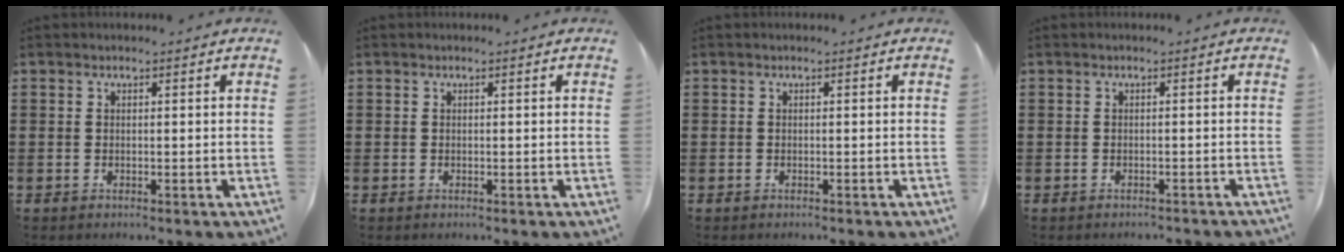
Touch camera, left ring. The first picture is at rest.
{"total": 0.0}
{"total": 0.0}
{"total": 0.7, "force": [-0.7, 0.0, 0.2], "torque": [-0.005, -0.001, -0.014]}